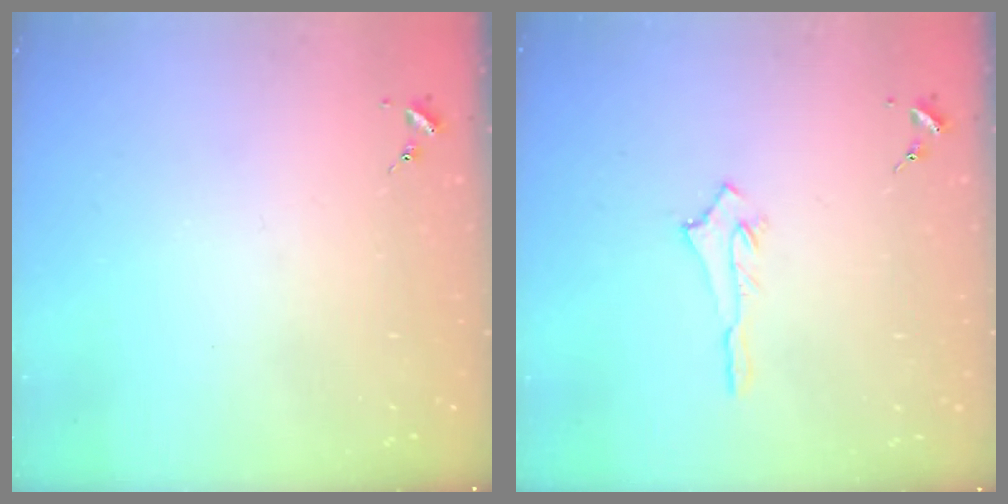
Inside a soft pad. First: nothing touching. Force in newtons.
{"total": 2.8, "press": 2.8, "slide": 0.4}